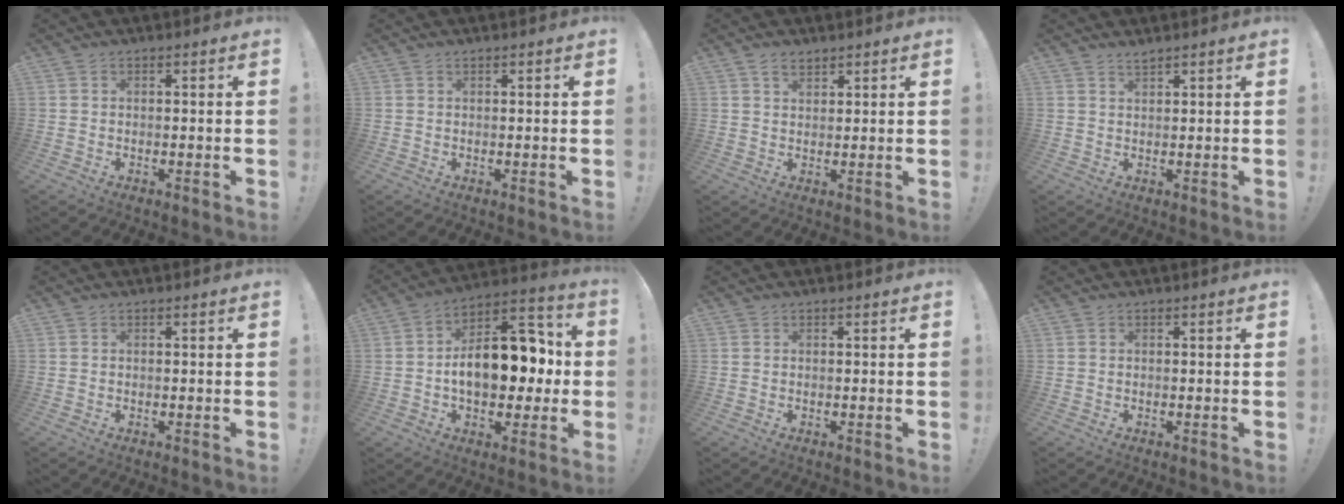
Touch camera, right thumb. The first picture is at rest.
{"total": 0.0}
{"total": 2.9, "force": [2.2, 1.3, 1.2], "torque": [-0.015, -0.011, 0.039]}
{"total": 1.7, "force": [1.6, -0.1, 0.6], "torque": [-0.007, -0.010, 0.027]}
{"total": 0.0}
{"total": 18.0, "force": [-1.1, 11.4, 13.9], "torque": [-0.201, 0.024, -0.011]}
{"total": 0.0}
{"total": 0.0}